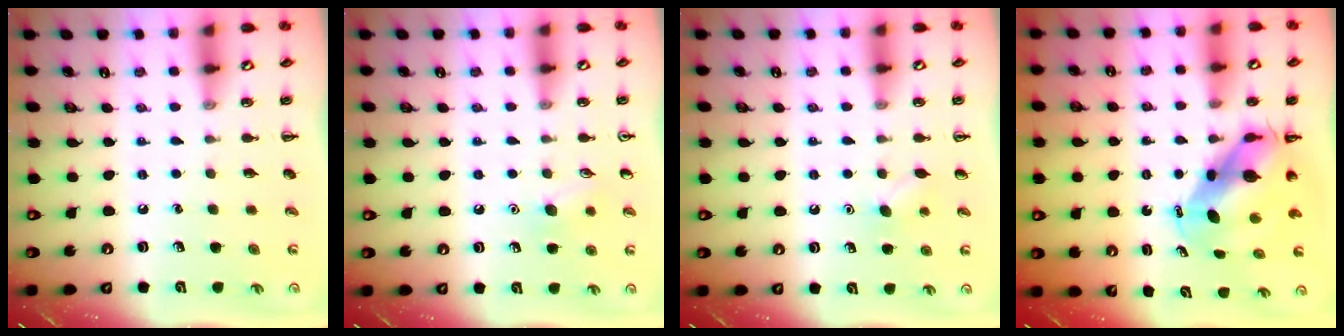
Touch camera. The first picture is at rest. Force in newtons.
{"total": 7.2, "press": 6.9, "slide": 2.0}
{"total": 5.4, "press": 5.1, "slide": 1.7}
{"total": 7.5, "press": 7.2, "slide": 2.2}